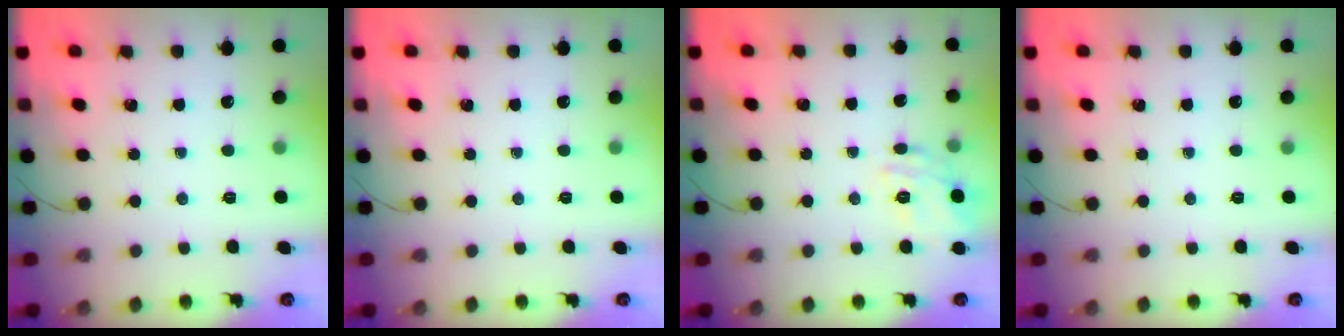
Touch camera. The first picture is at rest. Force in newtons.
{"total": 0.0}
{"total": 12.4, "press": 12.4, "slide": 0.9}
{"total": 0.0}